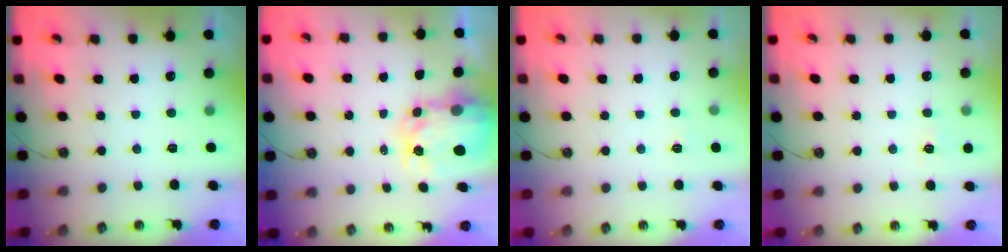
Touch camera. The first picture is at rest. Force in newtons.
{"total": 6.1, "press": 6.1, "slide": 0.5}
{"total": 2.7, "press": 2.7, "slide": 0.3}
{"total": 5.5, "press": 5.5, "slide": 0.5}